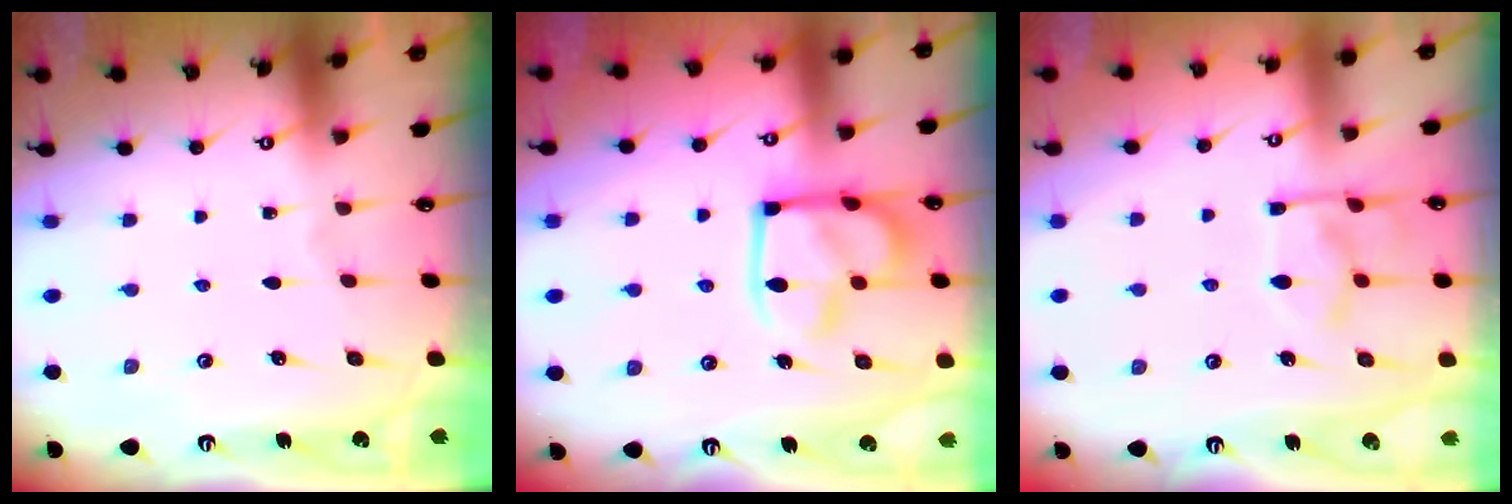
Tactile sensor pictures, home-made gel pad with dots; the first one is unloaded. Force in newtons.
{"total": 14.7, "press": 14.6, "slide": 1.6}
{"total": 8.8, "press": 8.7, "slide": 1.3}